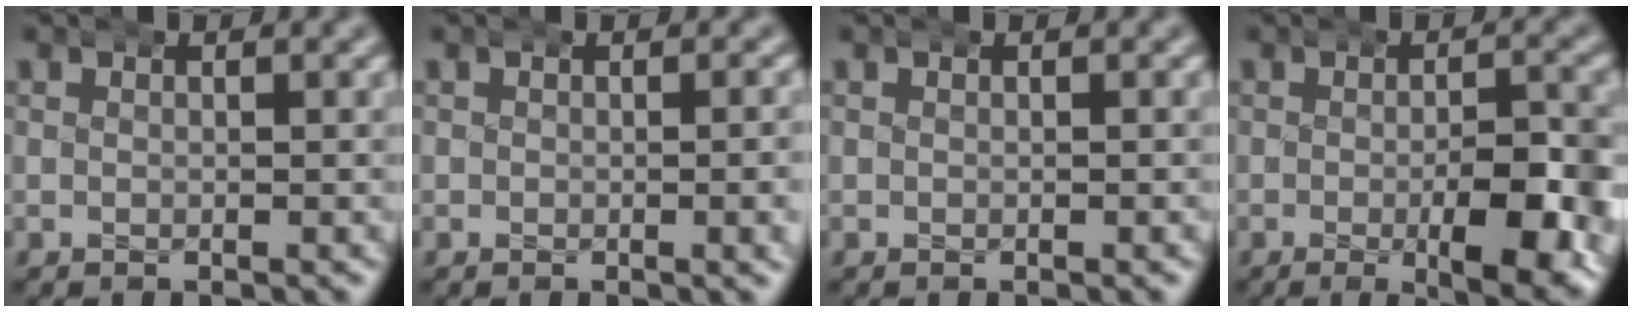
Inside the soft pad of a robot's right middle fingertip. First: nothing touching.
{"total": 0.9, "force": [0.1, 0.1, 0.9], "torque": [-0.013, 0.007, -0.001]}
{"total": 0.0}
{"total": 8.6, "force": [-2.0, 3.2, 7.8], "torque": [-0.100, -0.019, -0.022]}